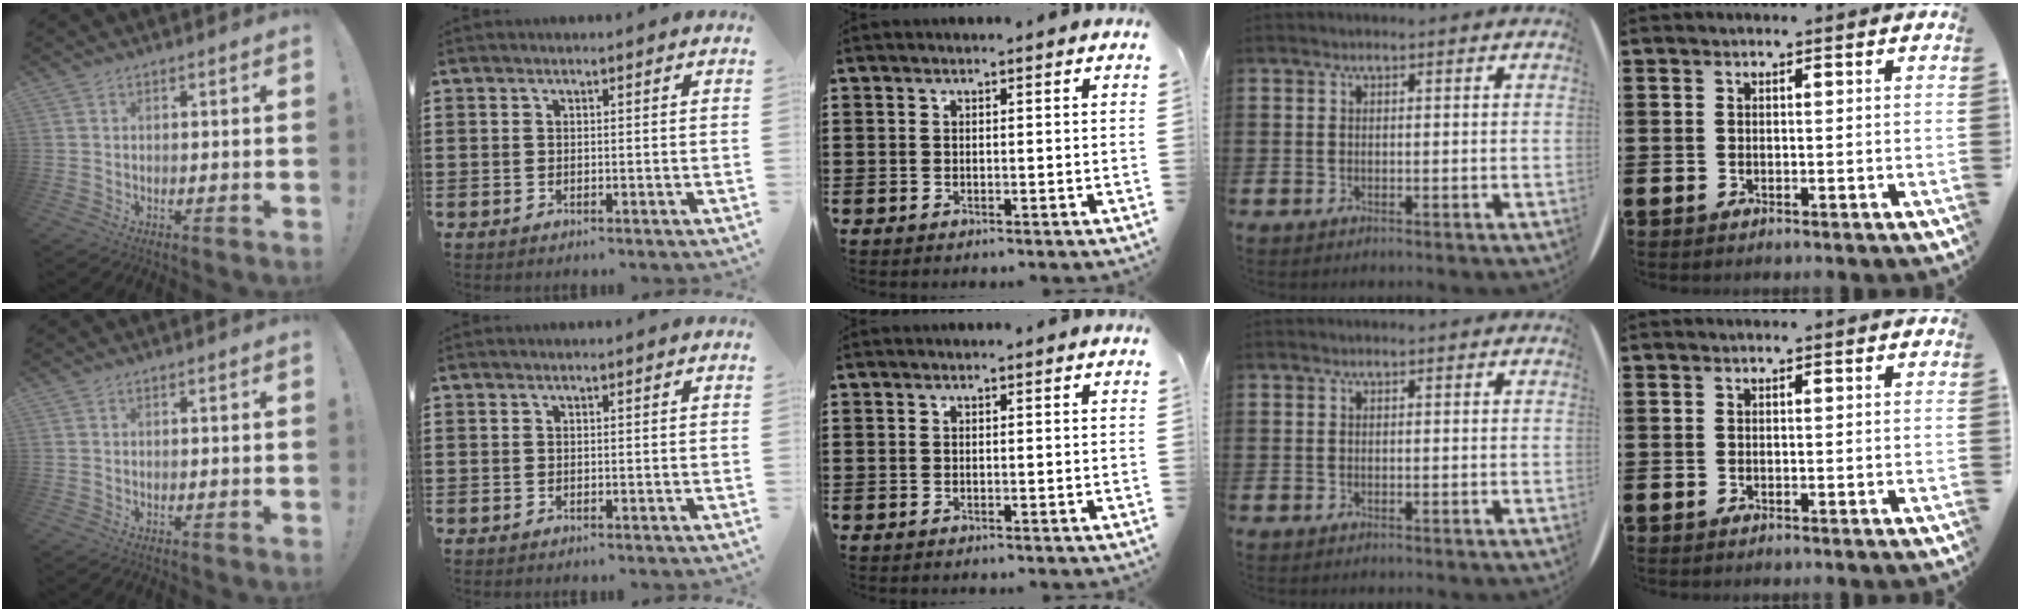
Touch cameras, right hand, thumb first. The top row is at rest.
{}